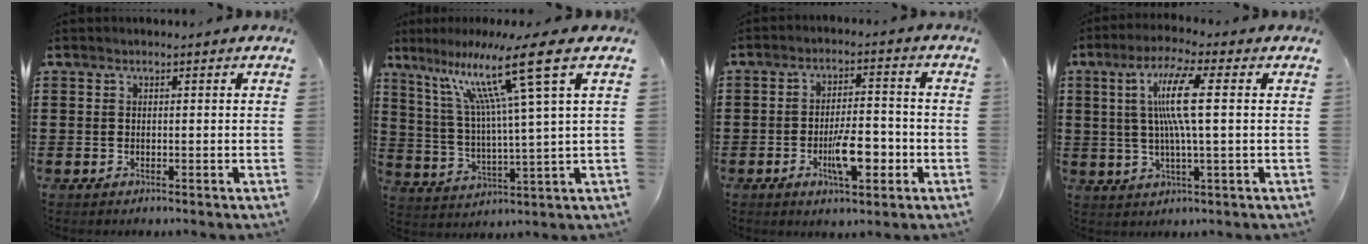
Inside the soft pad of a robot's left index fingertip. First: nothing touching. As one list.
[{"total": 14.6, "force": [7.6, -0.2, 12.5], "torque": [-0.255, -0.023, 0.111]}, {"total": 7.9, "force": [-2.7, 2.9, 6.8], "torque": [-0.115, 0.001, -0.048]}, {"total": 8.4, "force": [1.6, 1.2, 8.2], "torque": [-0.174, -0.002, 0.016]}]